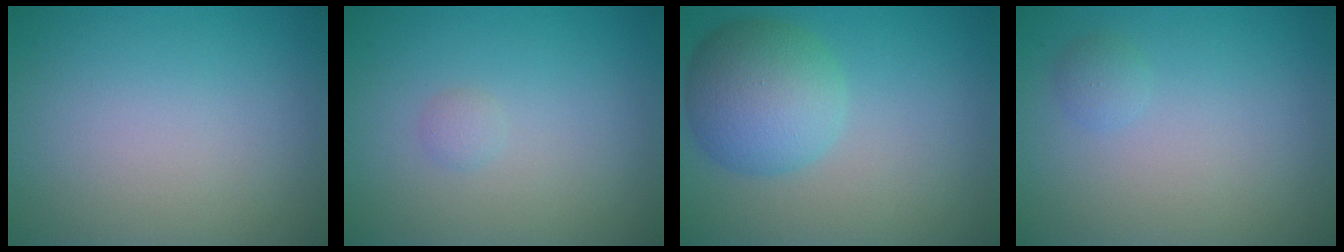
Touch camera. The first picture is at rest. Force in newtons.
{"total": 0.6, "press": 0.6, "slide": 0.0}
{"total": 6.1, "press": 6.1, "slide": 0.1}
{"total": 0.9, "press": 0.9, "slide": 0.0}